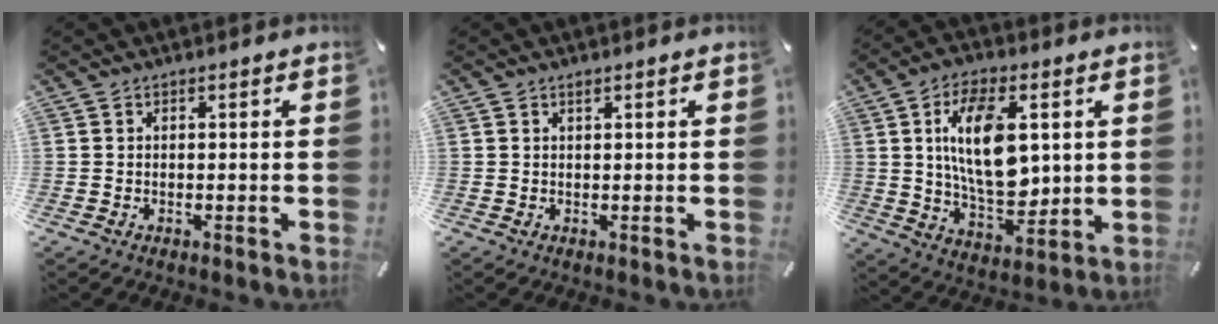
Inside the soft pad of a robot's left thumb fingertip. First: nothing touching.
{"total": 0.7, "force": [0.5, 0.2, 0.5], "torque": [-0.009, 0.001, 0.009]}
{"total": 15.8, "force": [3.5, 8.6, 12.8], "torque": [-0.251, -0.008, 0.053]}